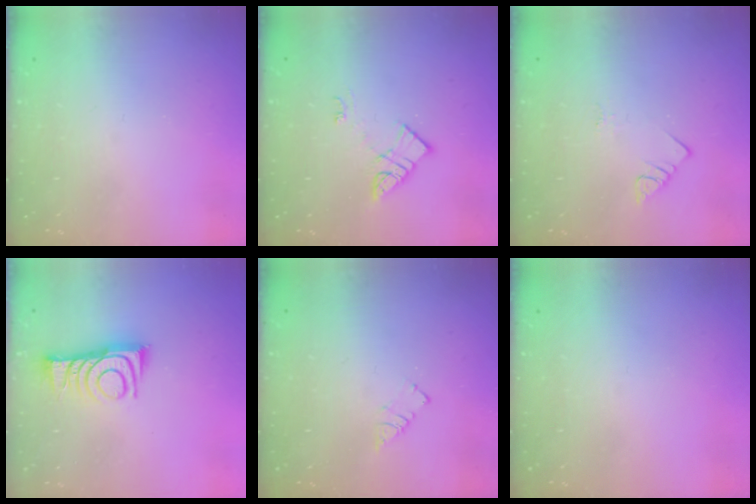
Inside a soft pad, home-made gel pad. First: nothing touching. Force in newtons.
{"total": 6.4, "press": 6.4, "slide": 0.6}
{"total": 2.8, "press": 2.8, "slide": 0.4}
{"total": 10.6, "press": 10.6, "slide": 0.4}
{"total": 2.6, "press": 2.6, "slide": 0.3}
{"total": 0.0}